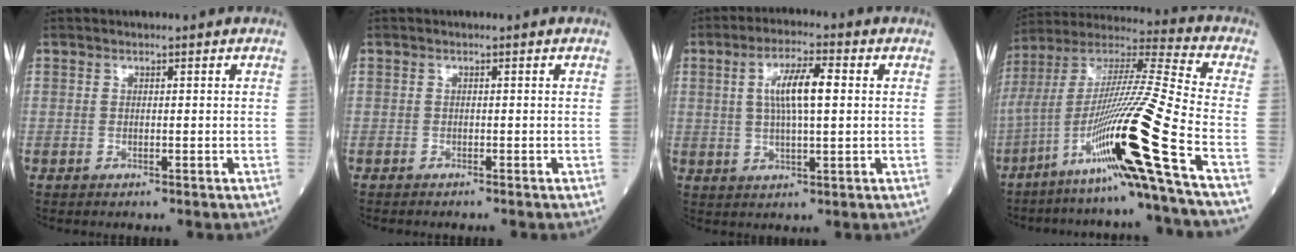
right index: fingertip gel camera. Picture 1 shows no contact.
{"total": 0.8, "force": [-0.8, -0.1, 0.2], "torque": [-0.002, -0.002, -0.014]}
{"total": 7.6, "force": [1.5, 1.4, 7.4], "torque": [-0.139, 0.012, 0.028]}
{"total": 23.2, "force": [-11.0, -2.4, 20.3], "torque": [-0.383, -0.023, -0.205]}